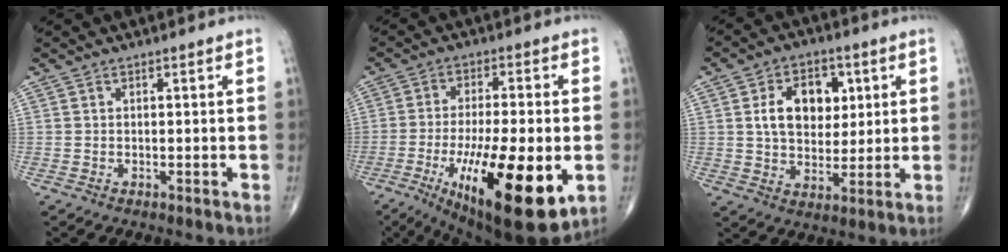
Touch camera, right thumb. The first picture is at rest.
{"total": 23.0, "force": [-6.8, 6.9, 20.8], "torque": [-0.327, -0.022, -0.090]}
{"total": 11.8, "force": [2.8, 8.0, 8.1], "torque": [-0.094, -0.003, 0.051]}